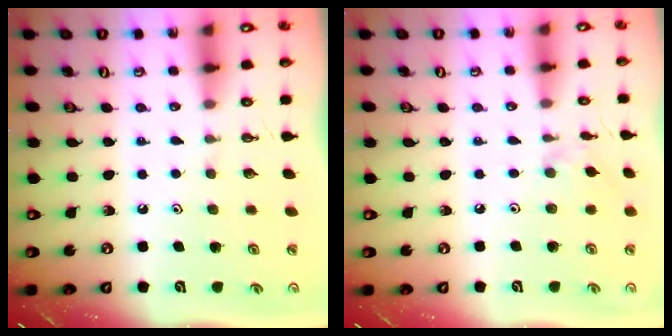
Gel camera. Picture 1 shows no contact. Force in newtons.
{"total": 1.2, "press": 1.1, "slide": 0.4}